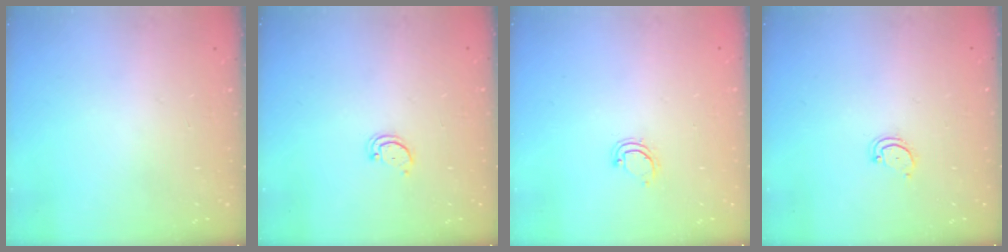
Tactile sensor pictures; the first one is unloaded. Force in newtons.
{"total": 2.2, "press": 2.2, "slide": 0.4}
{"total": 3.9, "press": 3.9, "slide": 0.3}
{"total": 3.5, "press": 3.5, "slide": 0.5}